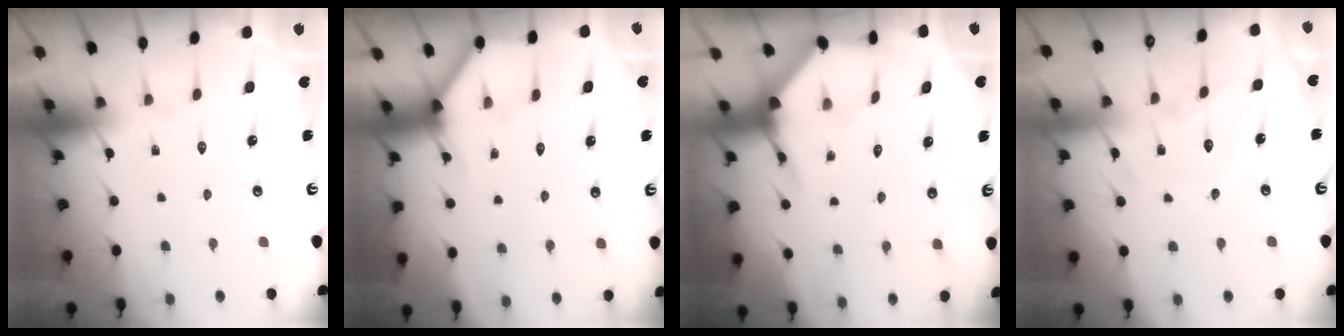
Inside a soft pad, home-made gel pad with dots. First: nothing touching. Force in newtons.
{"total": 3.5, "press": 3.4, "slide": 0.4}
{"total": 4.0, "press": 3.9, "slide": 0.4}
{"total": 9.1, "press": 9.1, "slide": 0.6}